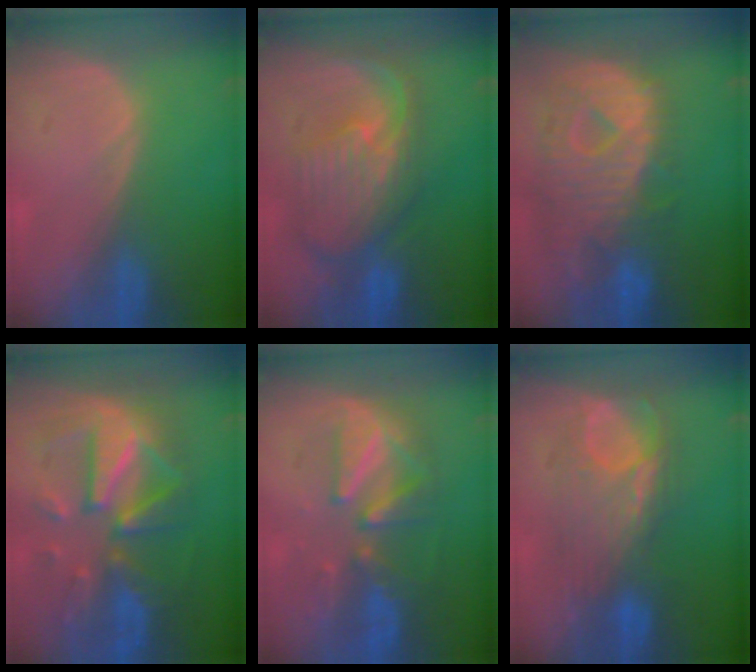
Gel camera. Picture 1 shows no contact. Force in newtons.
{"total": 10.4, "press": 9.3, "slide": 4.7}
{"total": 12.5, "press": 10.8, "slide": 6.4}
{"total": 11.8, "press": 11.8, "slide": 1.2}
{"total": 8.3, "press": 8.1, "slide": 2.0}
{"total": 8.1, "press": 8.0, "slide": 0.7}